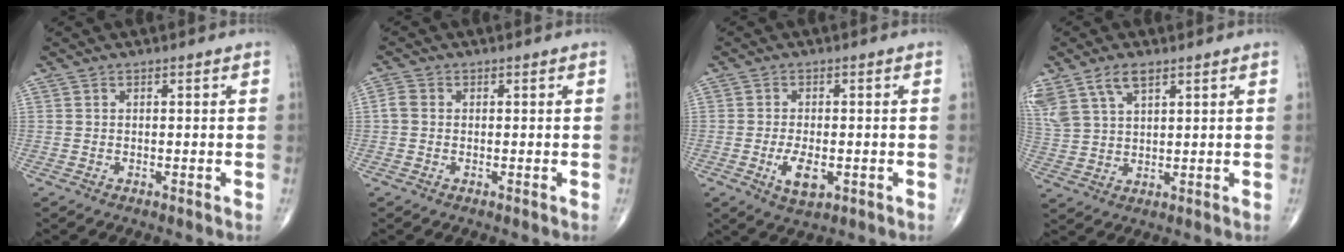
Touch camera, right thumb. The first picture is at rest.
{"total": 2.0, "force": [-0.1, 1.6, 1.2], "torque": [-0.025, 0.005, -0.006]}
{"total": 5.3, "force": [-1.4, 2.5, 4.4], "torque": [-0.077, -0.005, -0.020]}
{"total": 10.2, "force": [5.9, 5.2, 6.5], "torque": [-0.148, -0.007, 0.123]}